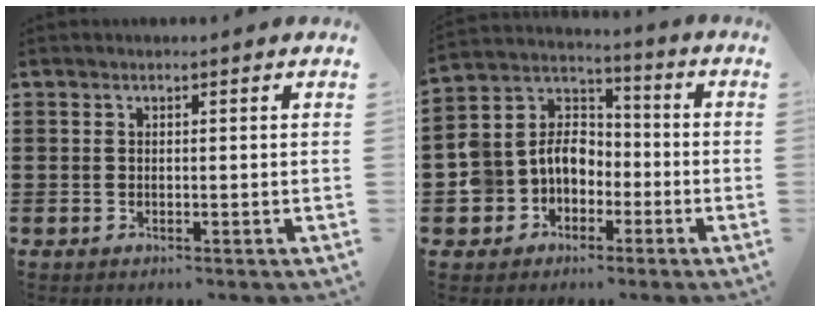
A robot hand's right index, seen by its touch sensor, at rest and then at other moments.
{"total": 7.9, "force": [-2.1, 7.0, 2.9], "torque": [-0.099, 0.003, -0.046]}